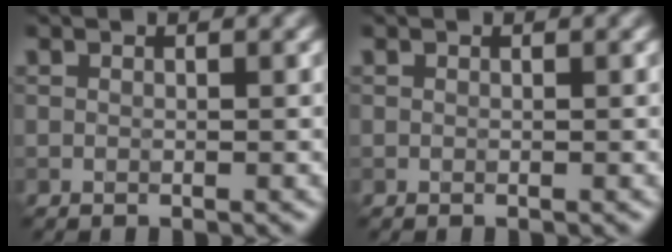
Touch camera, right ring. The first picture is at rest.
{"total": 0.0}